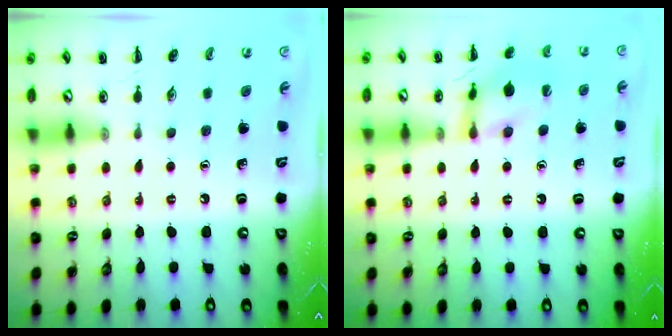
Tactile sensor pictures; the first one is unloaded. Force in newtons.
{"total": 13.1, "press": 13.0, "slide": 0.6}